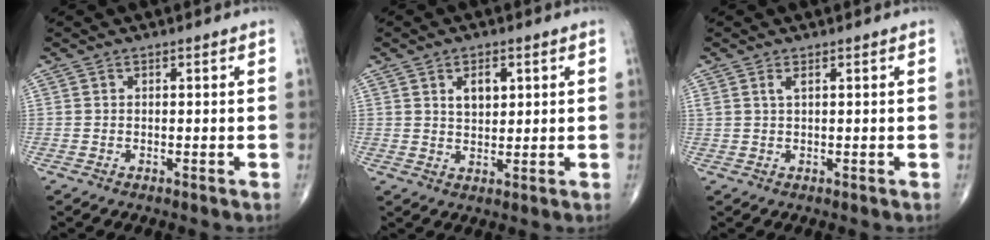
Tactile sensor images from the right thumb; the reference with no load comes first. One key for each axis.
{"total": 4.4, "fx": 1.7, "fy": 2.5, "fz": 3.2, "tx": -0.040, "ty": -0.011, "tz": 0.029}
{"total": 1.2, "fx": 0.6, "fy": 0.3, "fz": 1.0, "tx": -0.025, "ty": 0.004, "tz": 0.015}